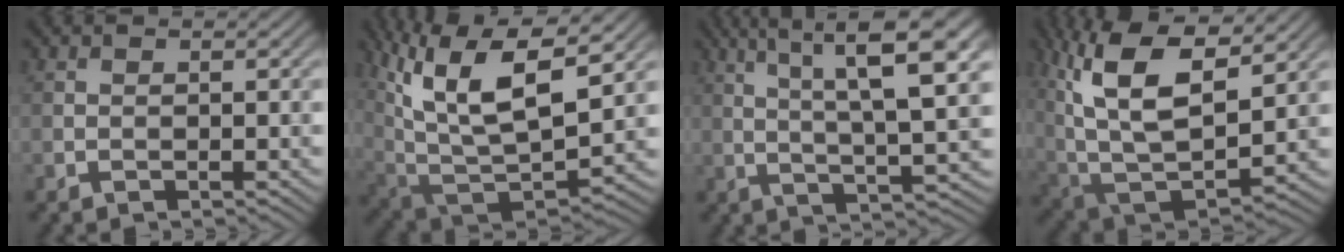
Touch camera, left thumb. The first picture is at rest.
{"total": 16.6, "force": [7.1, 7.1, 13.3], "torque": [-0.282, 0.010, 0.140]}
{"total": 11.2, "force": [4.2, 1.7, 10.2], "torque": [-0.164, 0.007, 0.076]}
{"total": 16.2, "force": [6.6, 7.5, 12.8], "torque": [-0.271, 0.018, 0.123]}